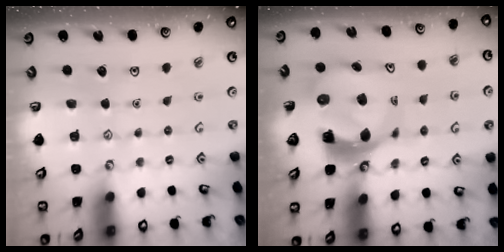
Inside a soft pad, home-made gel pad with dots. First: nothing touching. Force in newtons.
{"total": 10.5, "press": 10.4, "slide": 1.3}